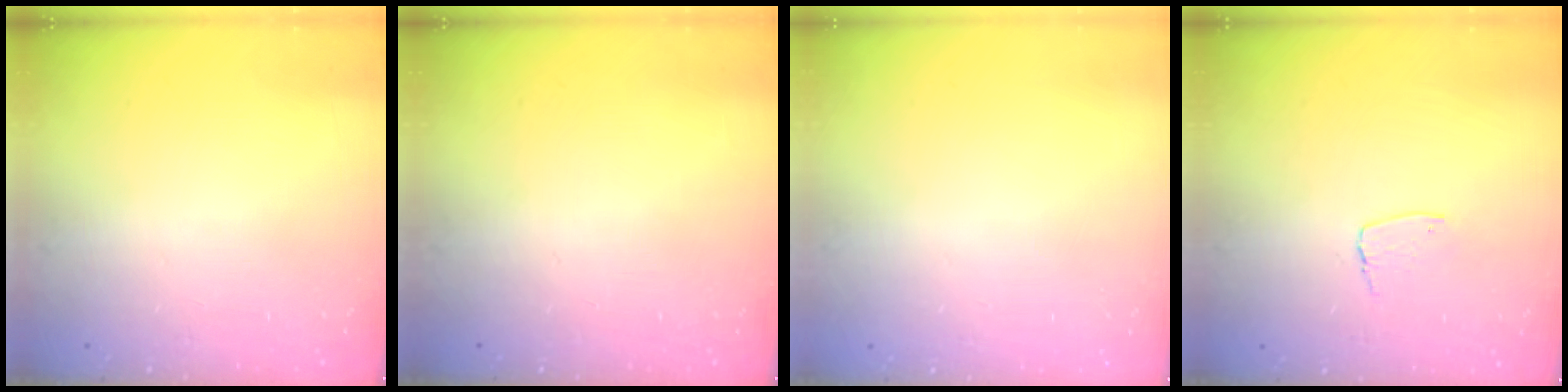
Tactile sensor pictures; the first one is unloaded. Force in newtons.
{"total": 0.0}
{"total": 0.0}
{"total": 5.4, "press": 5.3, "slide": 0.5}